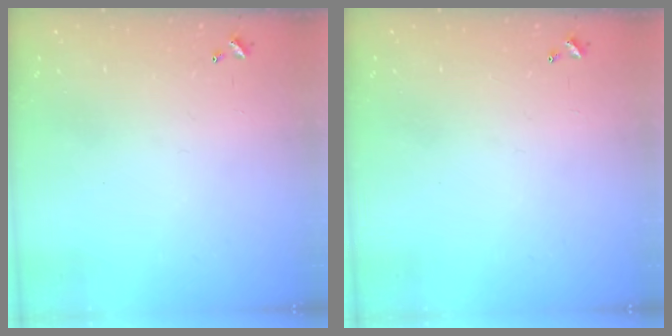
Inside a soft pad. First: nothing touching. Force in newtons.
{"total": 0.0}